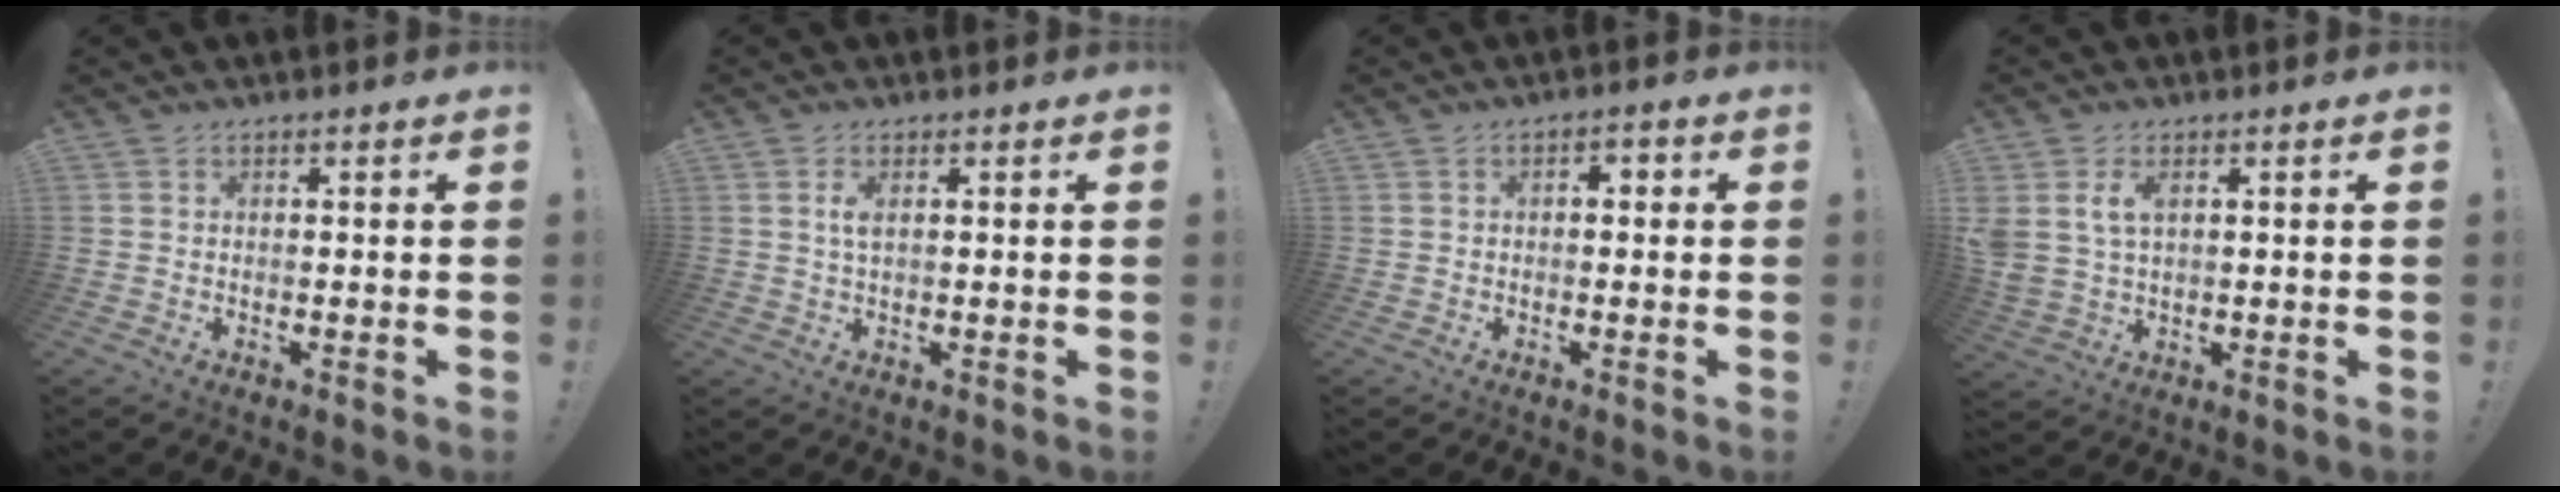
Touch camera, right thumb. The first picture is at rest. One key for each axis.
{"total": 2.4, "fx": 0.6, "fy": 0.8, "fz": 2.2, "tx": -0.037, "ty": 0.000, "tz": 0.008}
{"total": 2.1, "fx": -0.8, "fy": 1.4, "fz": 1.3, "tx": -0.017, "ty": 0.008, "tz": -0.019}
{"total": 6.5, "fx": 2.7, "fy": 4.1, "fz": 4.3, "tx": -0.101, "ty": -0.004, "tz": 0.050}